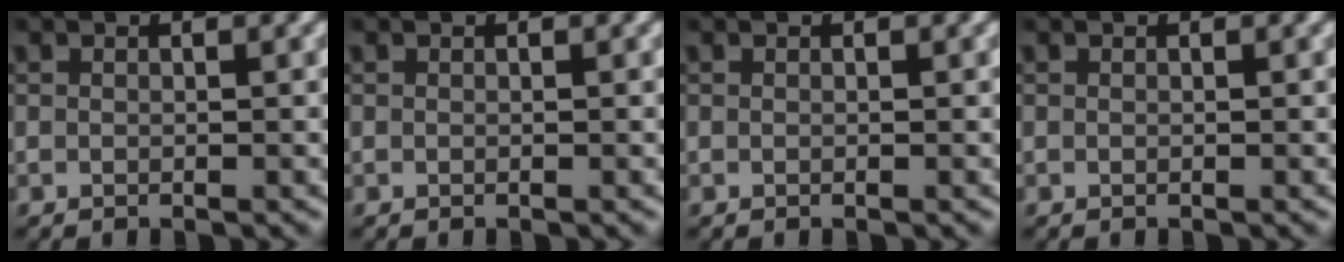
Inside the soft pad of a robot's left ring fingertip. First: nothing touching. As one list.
[{"total": 0.0}, {"total": 0.0}, {"total": 0.0}]